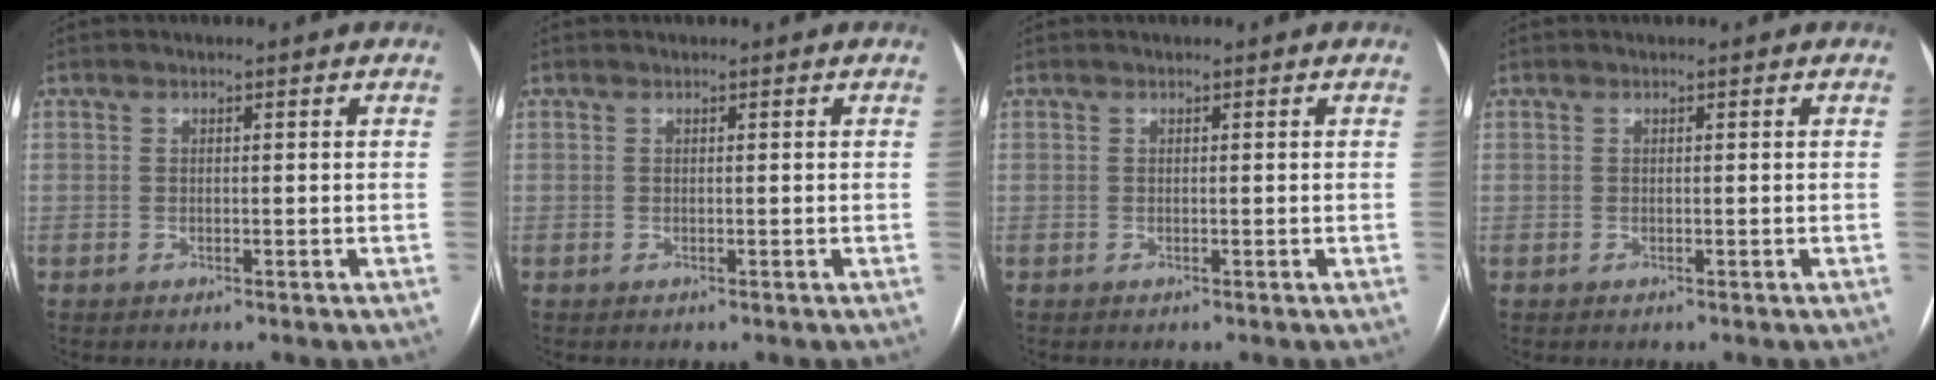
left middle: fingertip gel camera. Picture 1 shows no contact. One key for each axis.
{"total": 0.0}
{"total": 0.0}
{"total": 0.0}